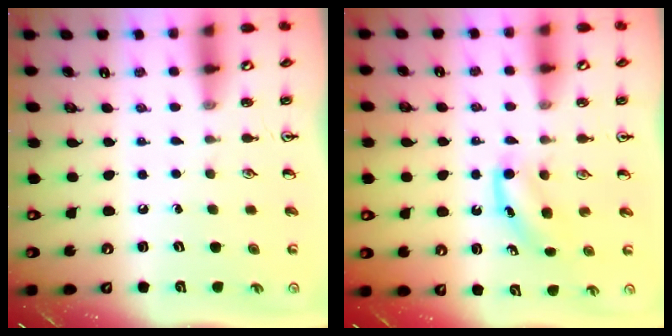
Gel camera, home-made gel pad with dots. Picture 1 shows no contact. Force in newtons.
{"total": 4.2, "press": 3.9, "slide": 1.3}